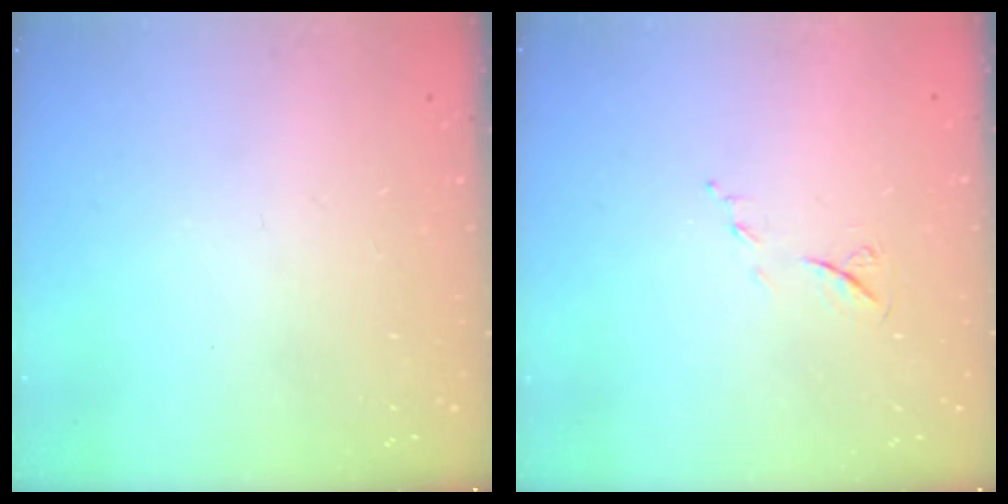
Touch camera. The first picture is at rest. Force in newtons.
{"total": 6.1, "press": 5.9, "slide": 1.5}